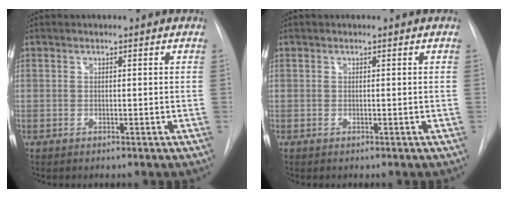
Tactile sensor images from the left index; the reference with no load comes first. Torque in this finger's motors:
{"motor_torque": [-0.10, 0.10, -0.03, 0.00]}